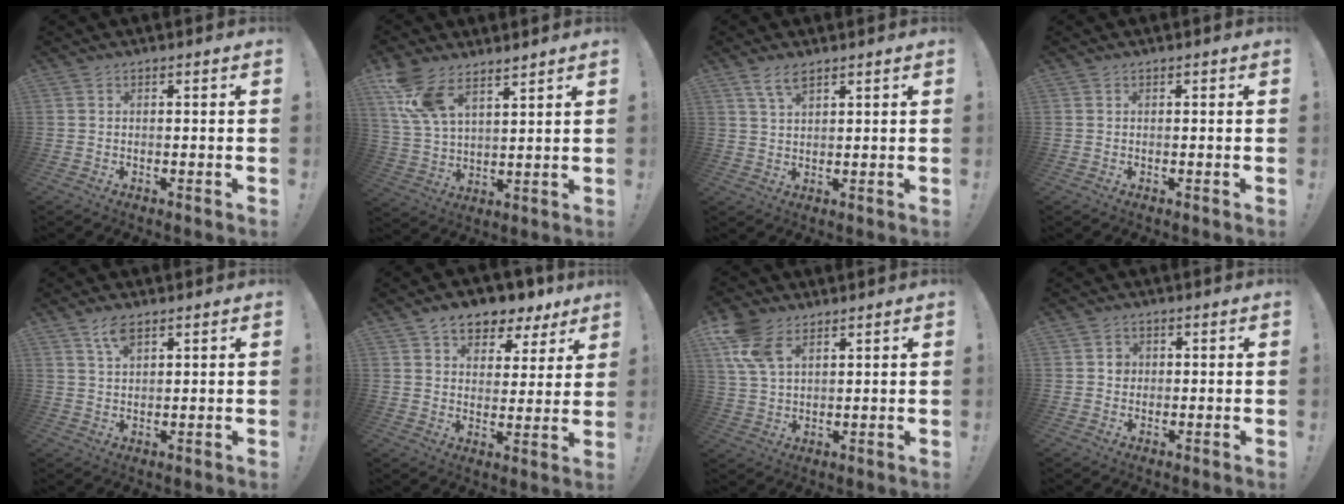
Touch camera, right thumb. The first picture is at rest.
{"total": 11.6, "force": [8.4, 5.1, 6.1], "torque": [-0.132, -0.034, 0.166]}
{"total": 4.8, "force": [3.2, 1.7, 3.1], "torque": [-0.058, -0.011, 0.058]}
{"total": 0.0}
{"total": 4.6, "force": [2.9, 1.8, 3.1], "torque": [-0.060, -0.008, 0.052]}
{"total": 8.6, "force": [6.0, 5.2, 3.3], "torque": [-0.046, -0.041, 0.115]}
{"total": 10.6, "force": [5.9, 6.0, 6.4], "torque": [-0.139, -0.016, 0.115]}
{"total": 2.7, "force": [0.1, 2.5, 1.0], "torque": [-0.004, 0.000, -0.003]}